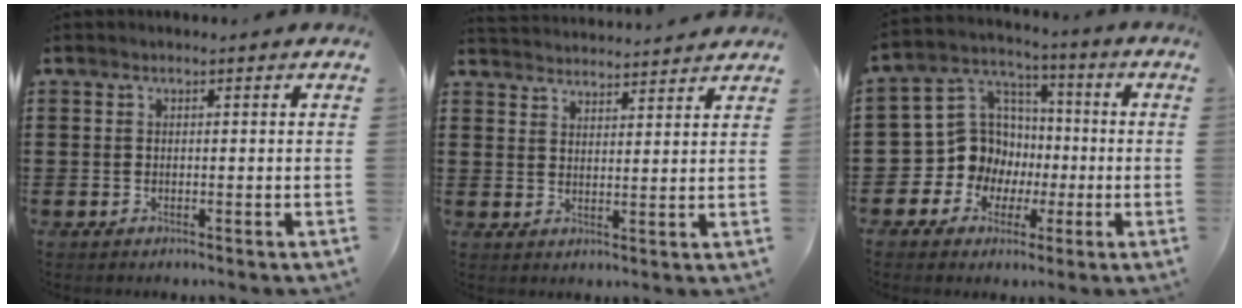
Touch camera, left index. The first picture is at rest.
{"total": 3.3, "force": [3.3, -0.1, -0.2], "torque": [-0.008, -0.018, 0.060]}
{"total": 10.3, "force": [-0.9, 9.9, 2.7], "torque": [-0.109, -0.001, -0.011]}